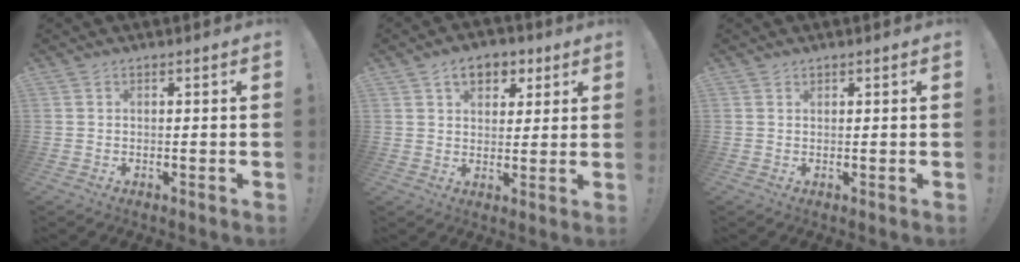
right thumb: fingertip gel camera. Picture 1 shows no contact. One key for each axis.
{"total": 8.4, "fx": 3.9, "fy": 5.9, "fz": 4.4, "tx": -0.055, "ty": -0.010, "tz": 0.072}
{"total": 0.7, "fx": 0.6, "fy": 0.3, "fz": 0.1, "tx": 0.004, "ty": -0.003, "tz": 0.011}